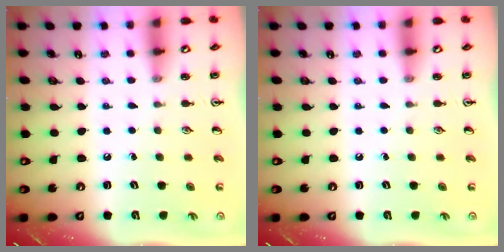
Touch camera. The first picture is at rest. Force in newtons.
{"total": 0.0}